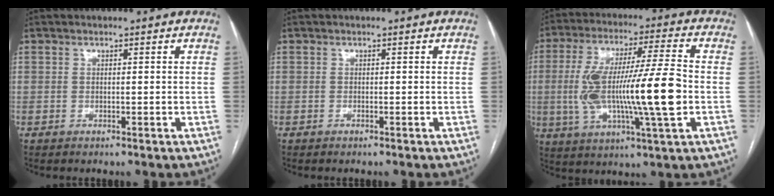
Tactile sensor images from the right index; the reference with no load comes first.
{"total": 0.0}
{"total": 17.8, "force": [-1.9, 1.5, 17.7], "torque": [-0.338, 0.004, -0.032]}